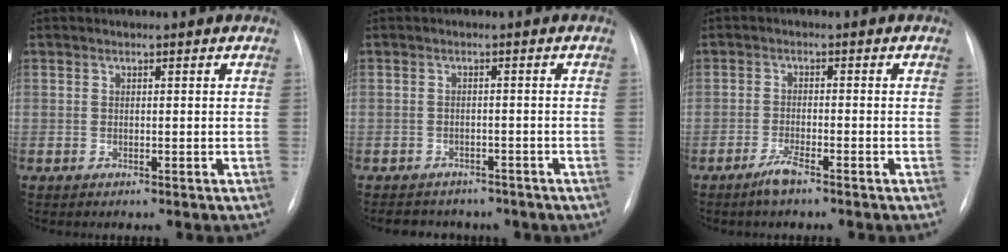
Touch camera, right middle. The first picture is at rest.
{"total": 7.1, "force": [-5.7, 3.9, 1.5], "torque": [-0.022, 0.010, -0.063]}
{"total": 2.6, "force": [-2.0, 0.1, 1.7], "torque": [-0.041, -0.004, -0.041]}